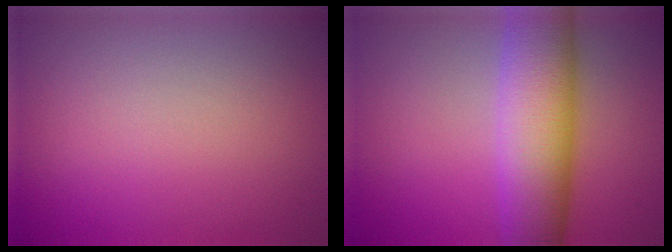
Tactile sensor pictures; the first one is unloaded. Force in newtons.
{"total": 9.0, "press": 9.0, "slide": 0.2}